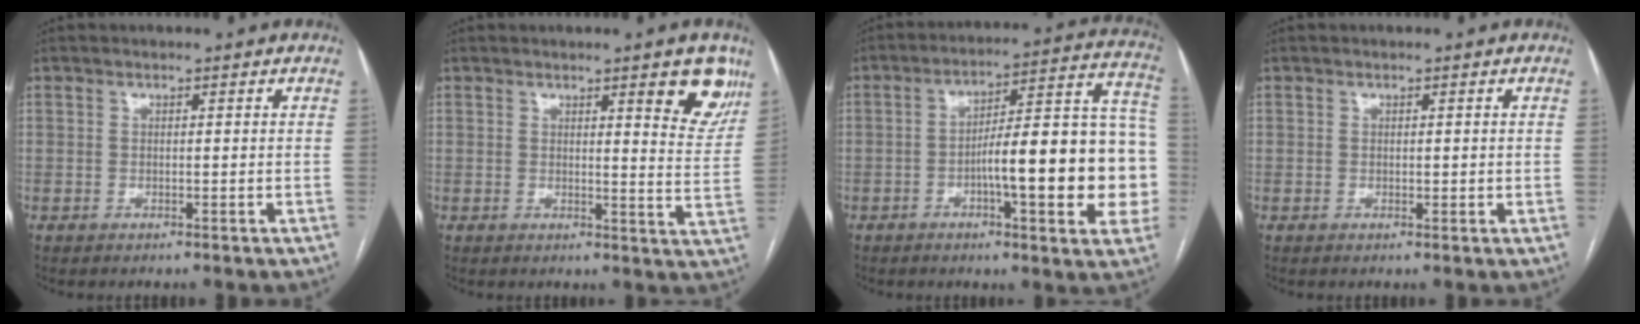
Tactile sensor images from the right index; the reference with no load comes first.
{"total": 7.0, "force": [4.3, 1.1, 5.4], "torque": [-0.054, -0.020, 0.047]}
{"total": 19.9, "force": [-3.7, 3.9, 19.1], "torque": [-0.208, 0.040, -0.044]}
{"total": 1.0, "force": [0.2, 0.7, 0.7], "torque": [-0.008, -0.002, 0.004]}